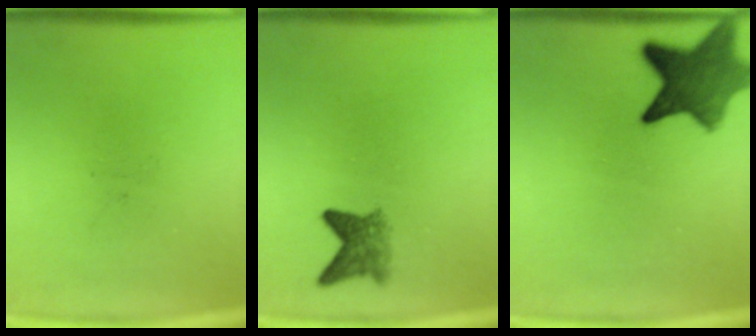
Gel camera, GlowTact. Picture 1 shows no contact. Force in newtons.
{"total": 3.2}
{"total": 9.4}